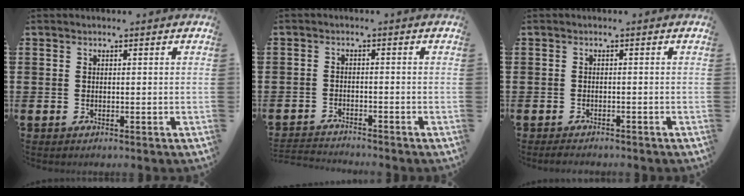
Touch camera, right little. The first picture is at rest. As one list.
[{"total": 1.9, "force": [-1.9, -0.1, -0.1], "torque": [-0.001, 0.002, -0.042]}, {"total": 1.0, "force": [-0.9, 0.2, 0.3], "torque": [-0.007, 0.001, -0.019]}]